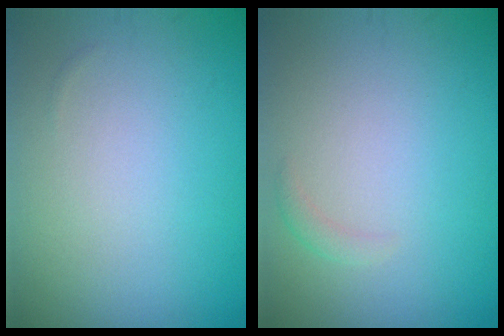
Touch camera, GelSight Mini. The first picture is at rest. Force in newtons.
{"total": 0.8, "press": 0.8, "slide": 0.0}